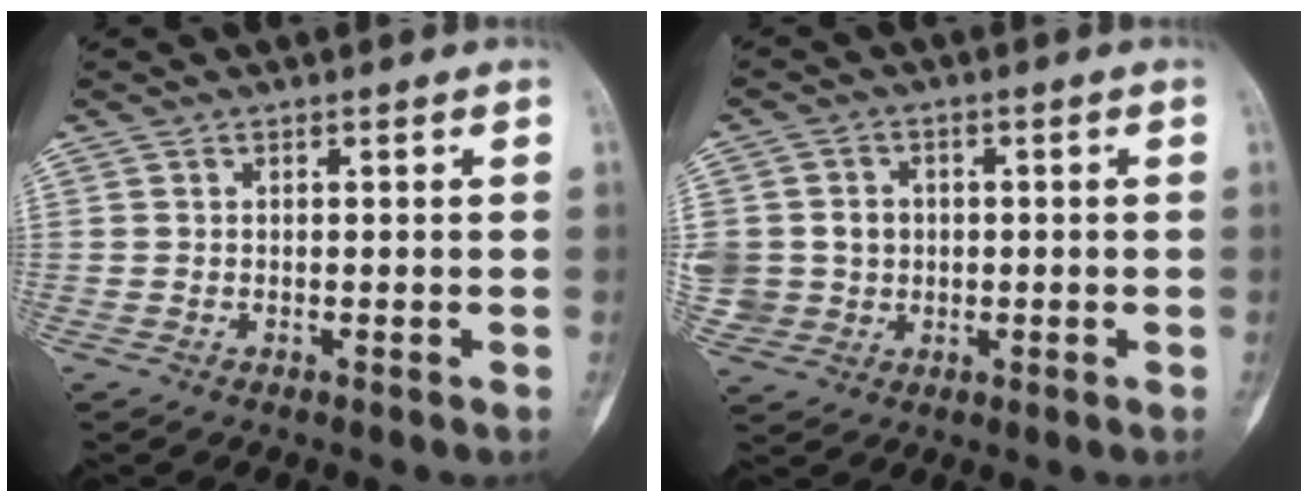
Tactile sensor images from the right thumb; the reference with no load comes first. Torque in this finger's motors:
{"motor_torque": [1.27, 1.12, 0.68, -0.14, 0.09]}